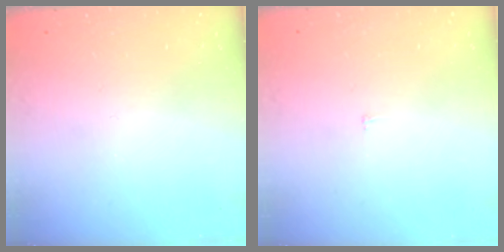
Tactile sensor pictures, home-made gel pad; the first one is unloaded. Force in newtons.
{"total": 2.3, "press": 2.3, "slide": 0.2}